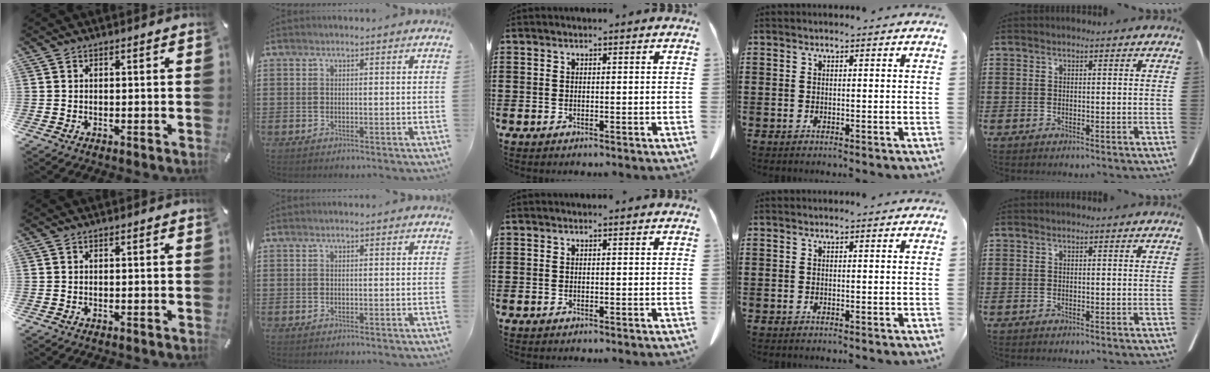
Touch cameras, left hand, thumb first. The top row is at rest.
{}